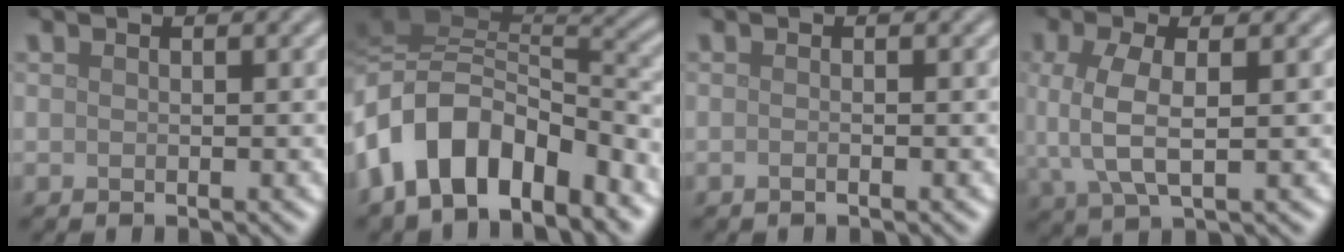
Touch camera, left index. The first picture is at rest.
{"total": 10.7, "force": [-5.2, 5.7, 7.4], "torque": [-0.122, 0.019, -0.102]}
{"total": 0.7, "force": [-0.3, 0.2, 0.7], "torque": [-0.011, -0.005, -0.011]}
{"total": 4.5, "force": [0.2, 1.9, 4.1], "torque": [-0.100, 0.002, 0.001]}